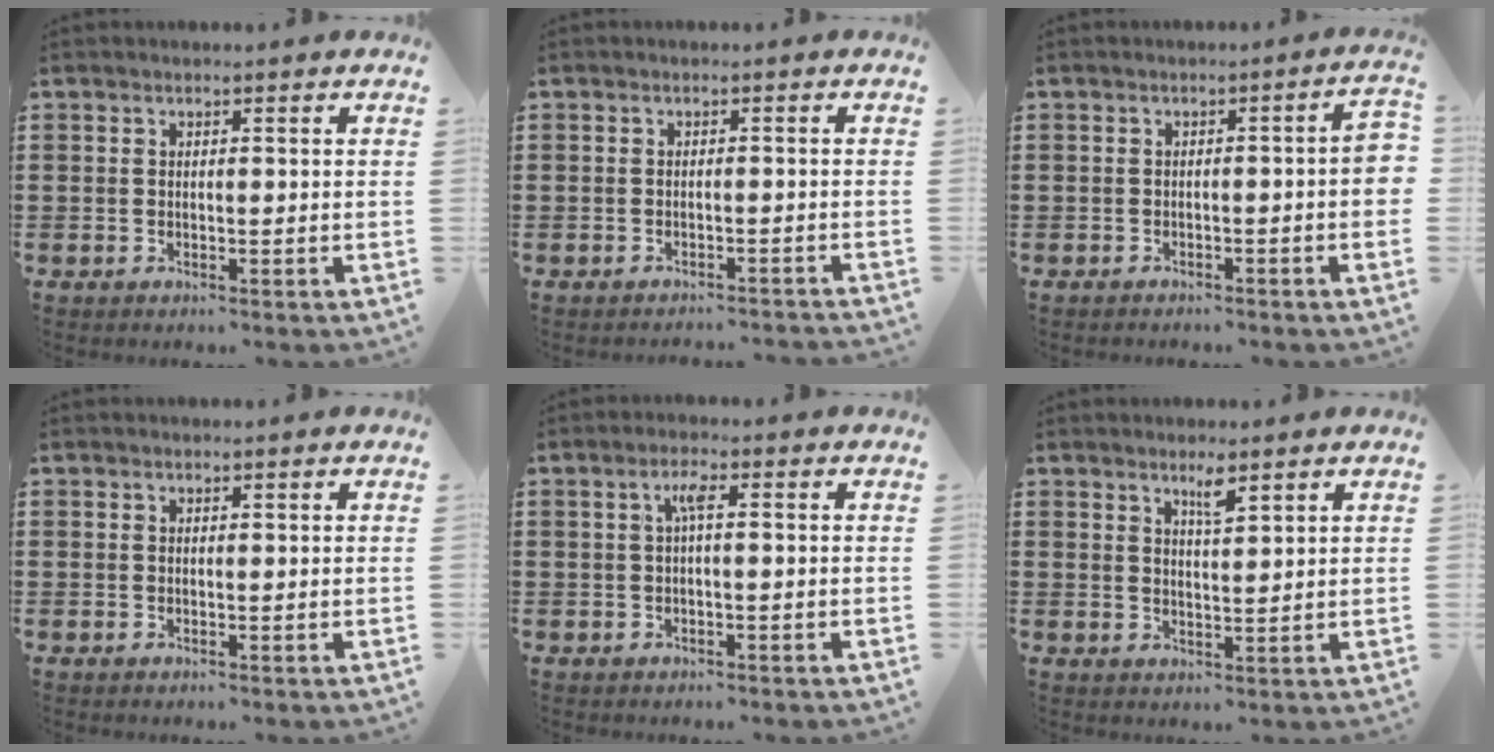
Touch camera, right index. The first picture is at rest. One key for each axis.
{"total": 1.3, "fx": -1.3, "fy": 0.0, "fz": 0.0, "tx": -0.003, "ty": 0.001, "tz": -0.028}
{"total": 3.0, "fx": -1.4, "fy": 0.4, "fz": 2.6, "tx": -0.031, "ty": -0.002, "tz": -0.027}
{"total": 0.0}
{"total": 2.6, "fx": 0.1, "fy": 0.3, "fz": 2.6, "tx": -0.051, "ty": 0.005, "tz": -0.001}
{"total": 3.0, "fx": 2.2, "fy": 0.5, "fz": 2.0, "tx": -0.035, "ty": -0.001, "tz": 0.036}